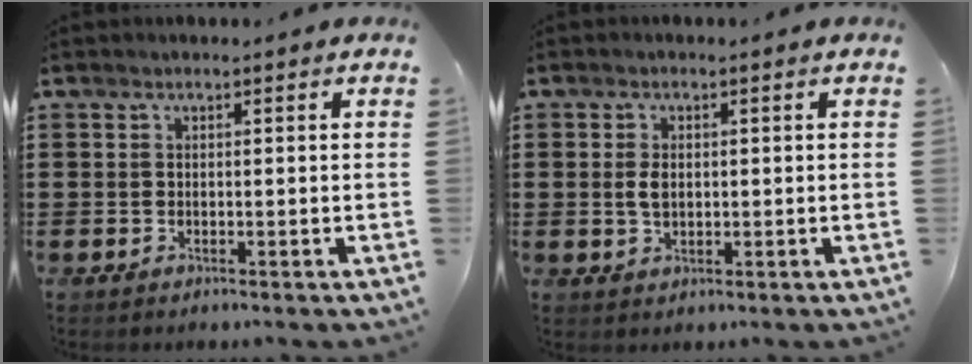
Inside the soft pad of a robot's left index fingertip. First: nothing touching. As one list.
[{"total": 2.6, "force": [0.2, 1.5, 2.0], "torque": [-0.051, 0.002, 0.000]}]